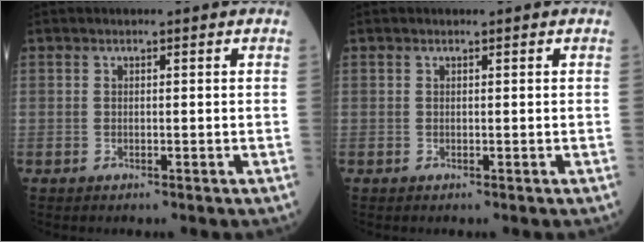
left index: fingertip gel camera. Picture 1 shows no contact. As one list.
[{"total": 0.0}]